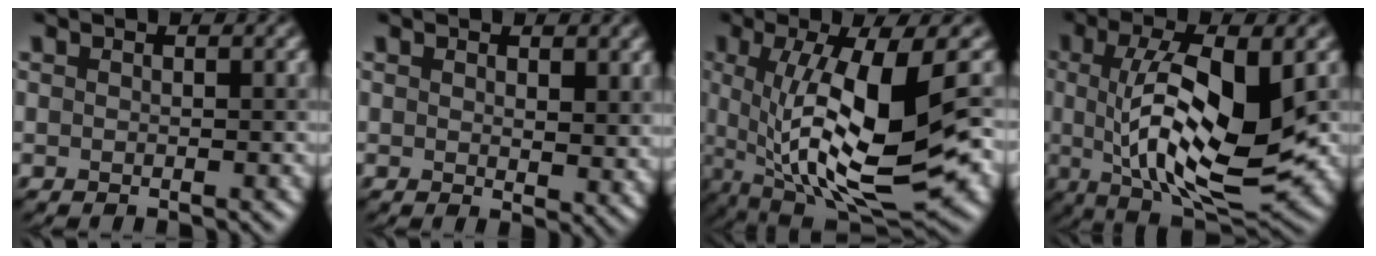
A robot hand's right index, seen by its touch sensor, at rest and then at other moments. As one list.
[{"total": 2.4, "force": [1.1, 1.0, 1.8], "torque": [-0.024, -0.010, 0.022]}, {"total": 12.5, "force": [-0.2, 3.8, 11.9], "torque": [-0.203, -0.019, 0.000]}, {"total": 11.2, "force": [0.1, 3.7, 10.6], "torque": [-0.182, -0.005, 0.004]}]